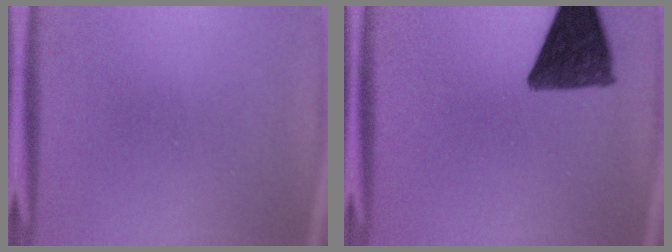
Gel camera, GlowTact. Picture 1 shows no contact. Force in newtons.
{"total": 10.7}